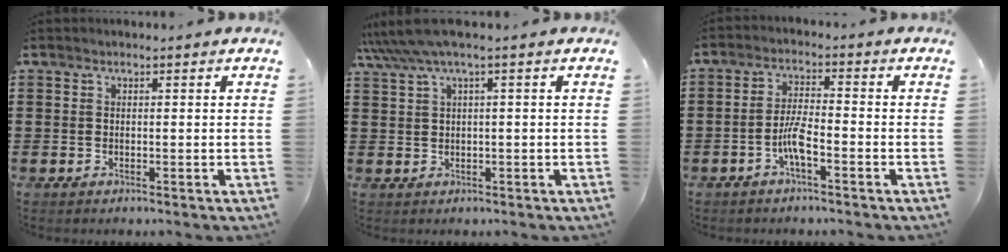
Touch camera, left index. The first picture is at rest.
{"total": 3.4, "force": [1.1, 0.1, 3.2], "torque": [-0.069, -0.003, 0.017]}
{"total": 4.8, "force": [-2.2, 1.0, 4.2], "torque": [-0.091, 0.000, -0.046]}